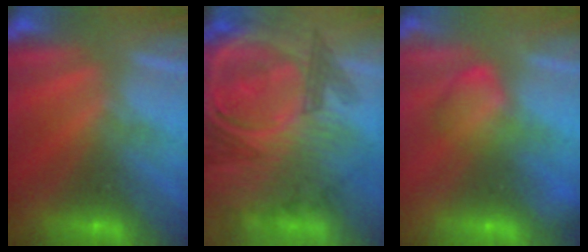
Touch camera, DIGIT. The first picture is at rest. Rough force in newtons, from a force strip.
{"total": 7.7}
{"total": 2.4}